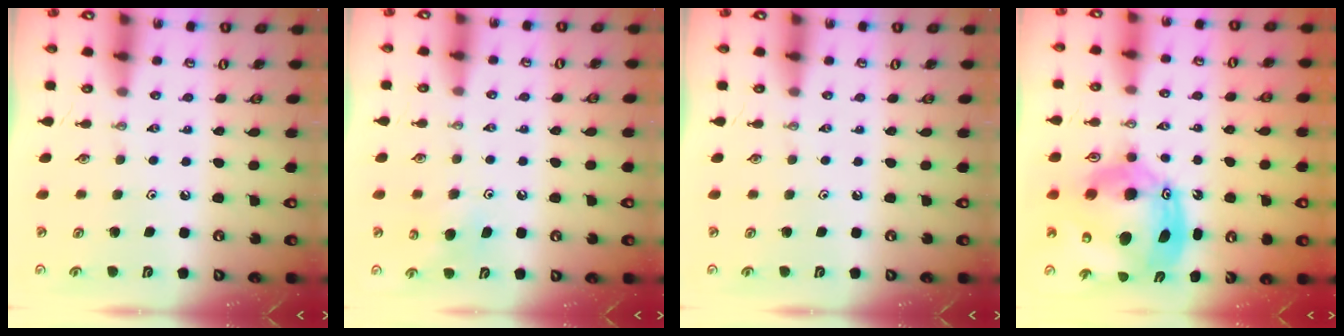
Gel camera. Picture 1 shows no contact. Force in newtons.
{"total": 5.8, "press": 5.7, "slide": 1.0}
{"total": 0.0}
{"total": 19.1, "press": 19.1, "slide": 1.3}